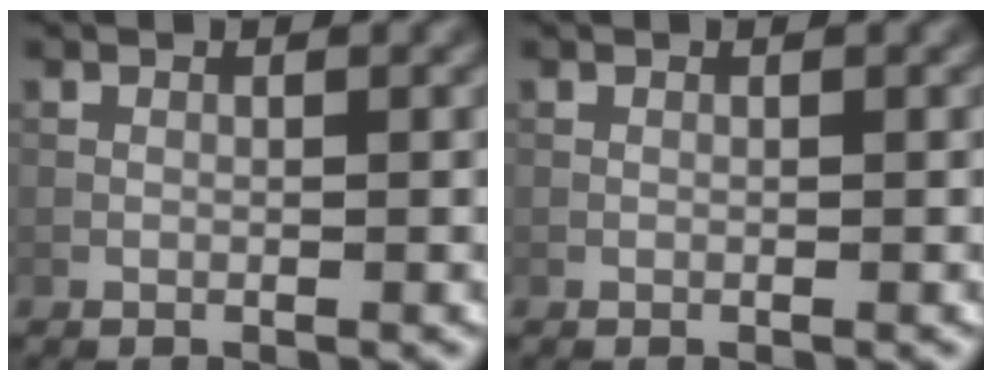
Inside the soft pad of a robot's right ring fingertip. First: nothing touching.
{"total": 0.0}